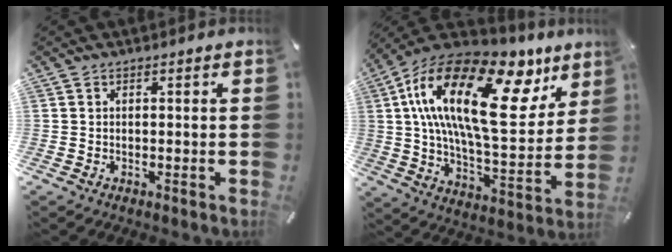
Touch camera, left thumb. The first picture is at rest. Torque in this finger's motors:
{"motor_torque": [1.94, 2.00, 1.70, -1.07, 1.05]}